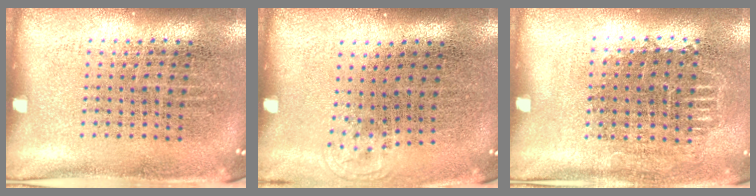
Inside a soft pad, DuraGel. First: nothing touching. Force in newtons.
{"total": 0.6, "press": 0.5, "slide": 0.3}
{"total": 0.7, "press": 0.7, "slide": 0.3}